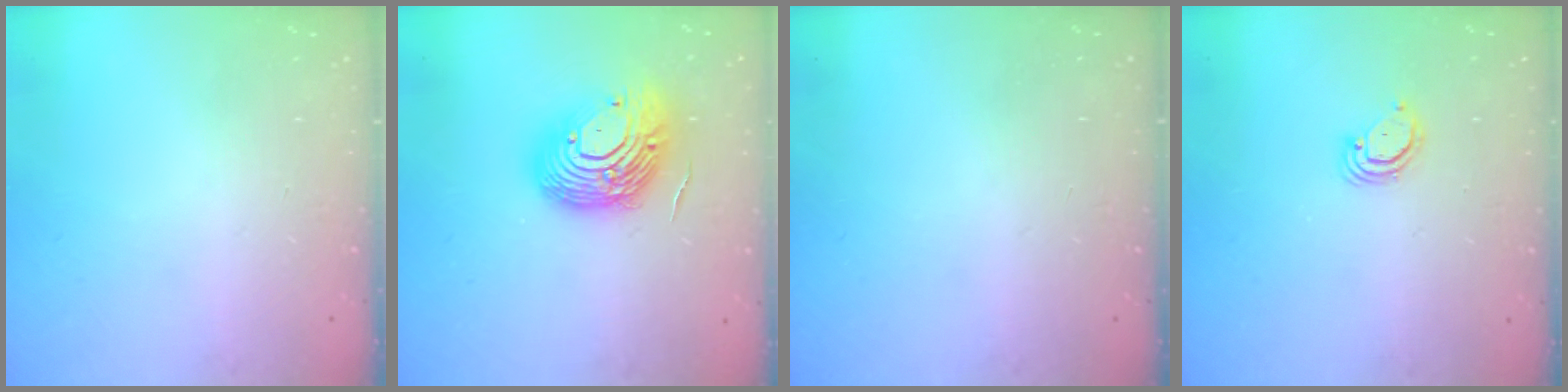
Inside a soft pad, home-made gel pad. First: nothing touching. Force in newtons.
{"total": 16.3, "press": 16.2, "slide": 2.1}
{"total": 0.0}
{"total": 2.8, "press": 2.8, "slide": 0.3}